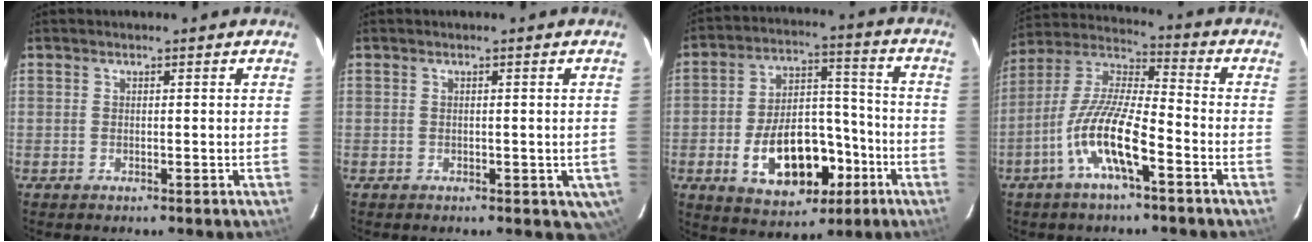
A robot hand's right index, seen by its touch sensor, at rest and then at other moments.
{"total": 3.1, "force": [-0.6, 2.4, 1.7], "torque": [-0.009, 0.005, 0.001]}
{"total": 17.3, "force": [-6.7, 9.8, 12.6], "torque": [-0.234, 0.027, -0.084]}
{"total": 13.1, "force": [-6.1, 2.6, 11.3], "torque": [-0.232, -0.002, -0.121]}